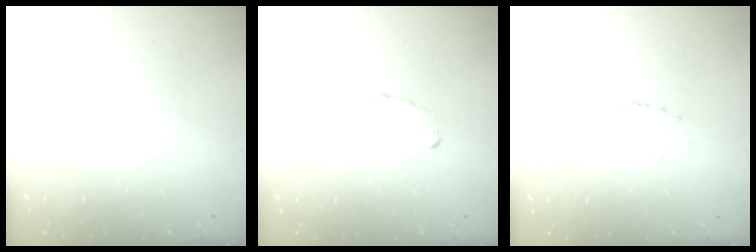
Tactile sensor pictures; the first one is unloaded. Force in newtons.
{"total": 0.9, "press": 0.9, "slide": 0.0}
{"total": 0.0}